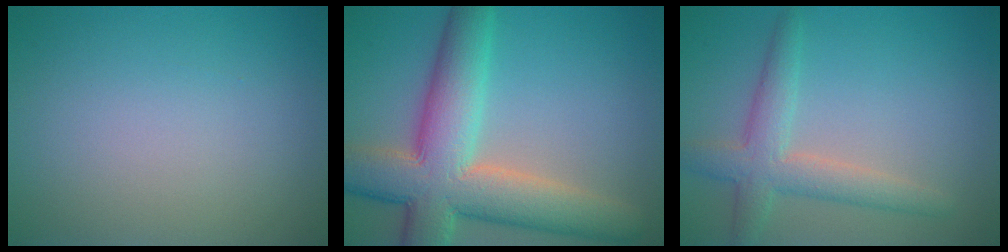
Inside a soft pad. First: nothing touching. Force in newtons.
{"total": 10.8, "press": 10.8, "slide": 0.6}
{"total": 4.0, "press": 4.0, "slide": 0.3}